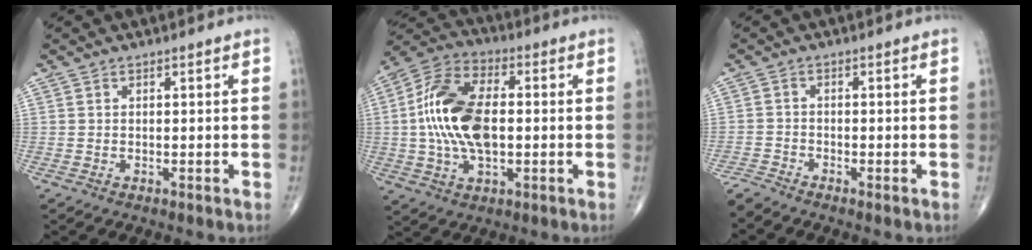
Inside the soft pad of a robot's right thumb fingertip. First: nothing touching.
{"total": 16.8, "force": [0.2, 9.1, 14.1], "torque": [-0.280, 0.019, -0.001]}
{"total": 2.3, "force": [-2.2, -0.1, 0.4], "torque": [-0.017, -0.007, -0.054]}